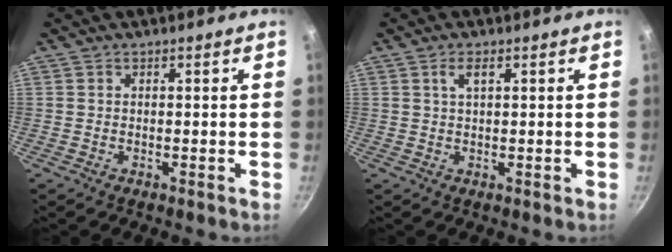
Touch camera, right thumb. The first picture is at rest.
{"total": 2.3, "force": [0.9, 0.8, 1.9], "torque": [-0.034, 0.002, 0.018]}